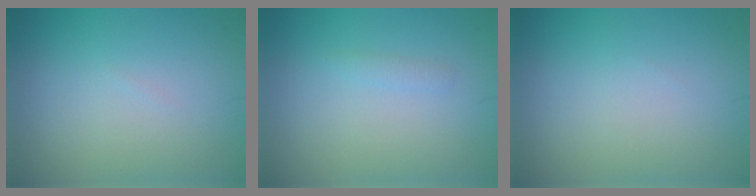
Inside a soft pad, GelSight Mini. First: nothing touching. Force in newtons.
{"total": 0.7, "press": 0.7, "slide": 0.1}
{"total": 0.0}